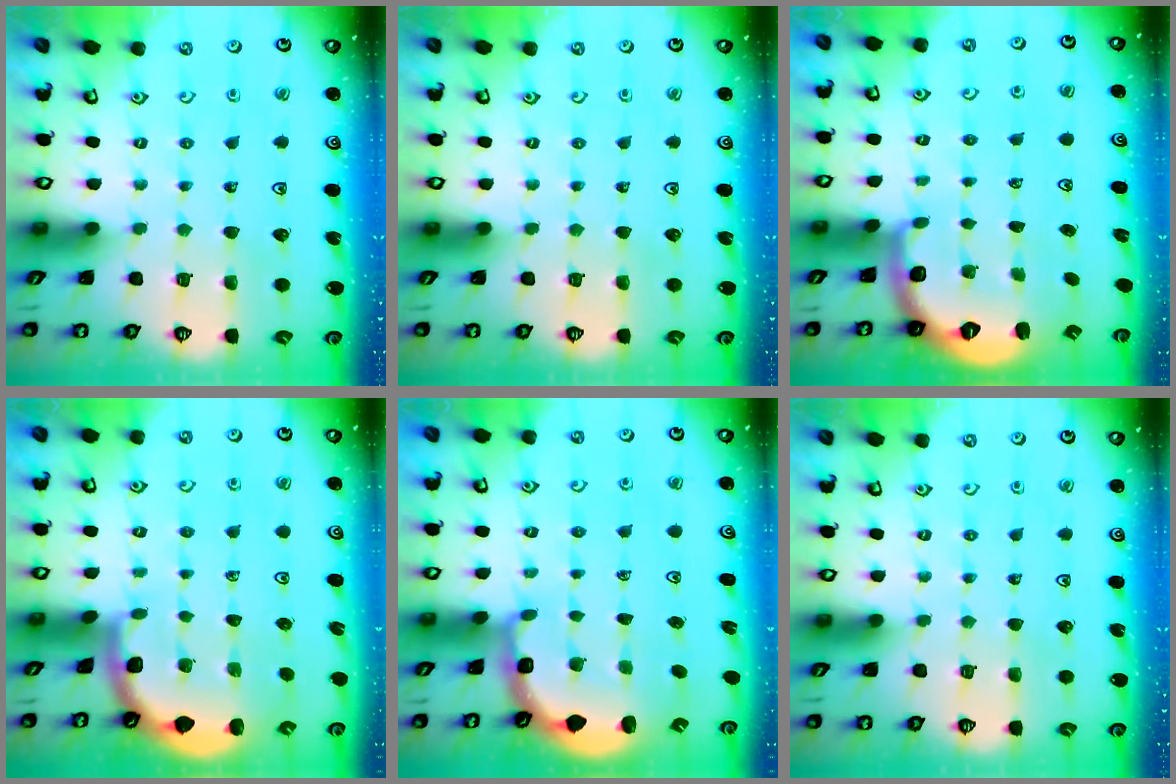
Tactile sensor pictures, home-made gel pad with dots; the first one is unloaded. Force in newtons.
{"total": 0.0}
{"total": 2.7, "press": 1.7, "slide": 2.0}
{"total": 1.8, "press": 1.8, "slide": 0.1}
{"total": 3.0, "press": 2.0, "slide": 2.2}
{"total": 0.0}